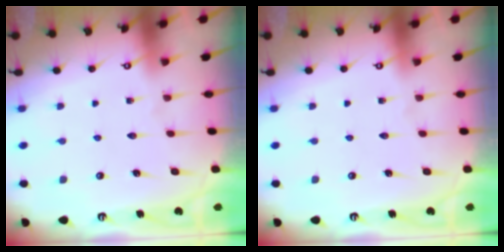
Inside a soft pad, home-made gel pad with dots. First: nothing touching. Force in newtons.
{"total": 0.0}